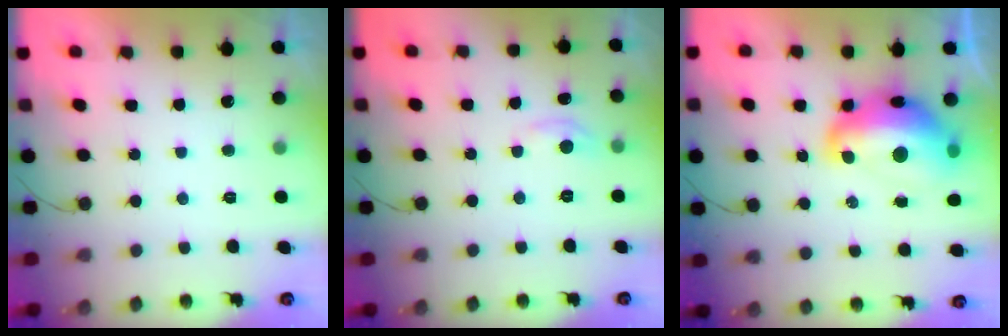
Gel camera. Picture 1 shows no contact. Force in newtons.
{"total": 4.3, "press": 4.3, "slide": 0.6}
{"total": 18.6, "press": 18.6, "slide": 1.6}